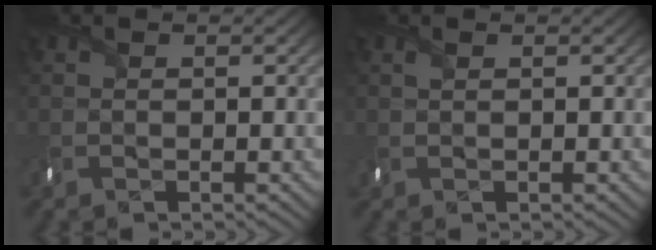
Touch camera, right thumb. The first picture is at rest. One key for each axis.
{"total": 0.8, "fx": 0.4, "fy": 0.3, "fz": 0.6, "tx": -0.019, "ty": 0.003, "tz": 0.008}